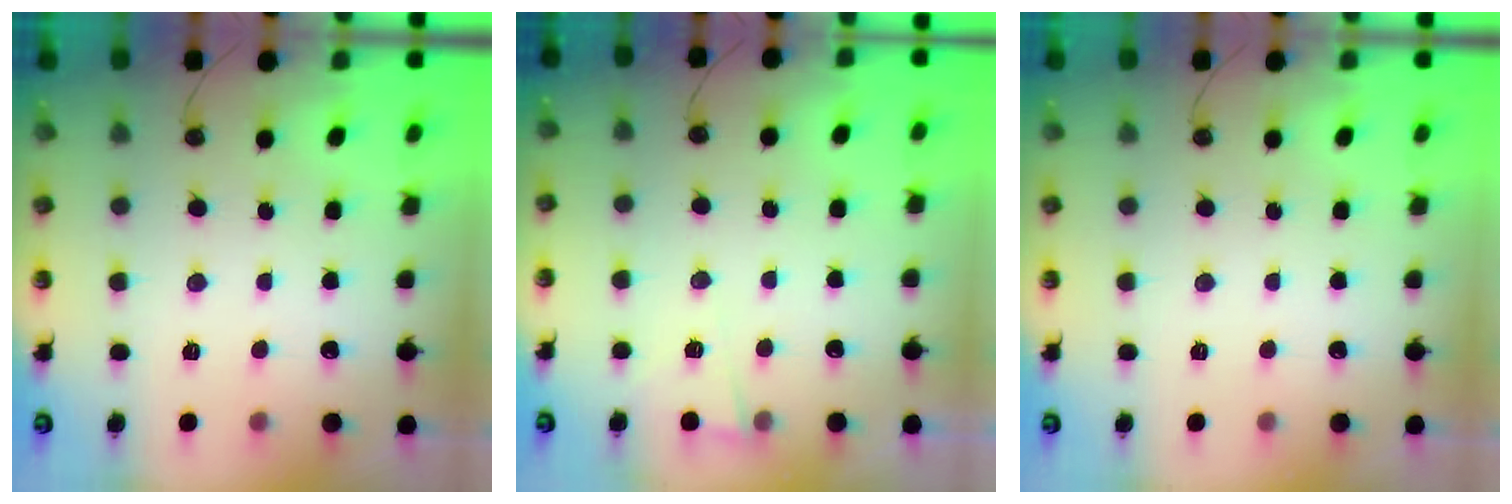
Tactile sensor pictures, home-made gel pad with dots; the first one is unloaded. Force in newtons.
{"total": 3.1, "press": 2.9, "slide": 1.0}
{"total": 0.0}